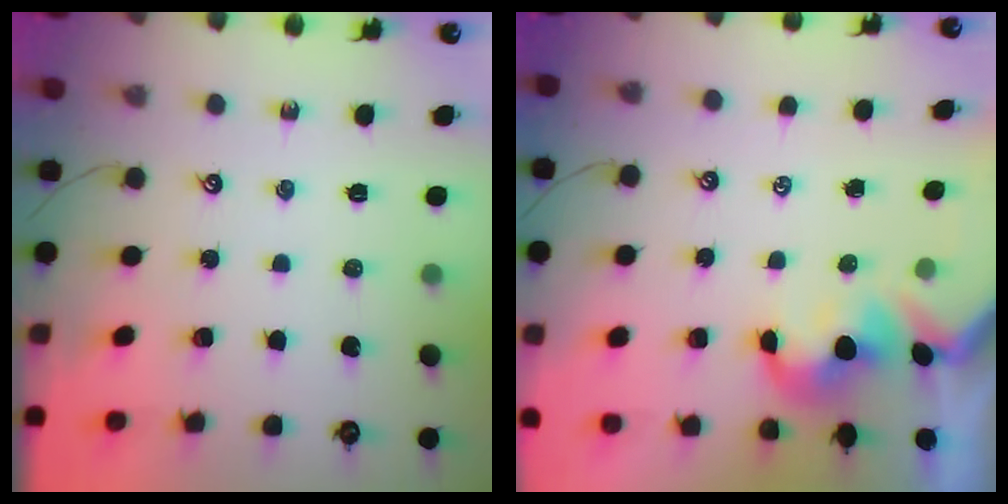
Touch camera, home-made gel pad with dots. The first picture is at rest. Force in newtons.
{"total": 0.8, "press": 0.6, "slide": 0.4}